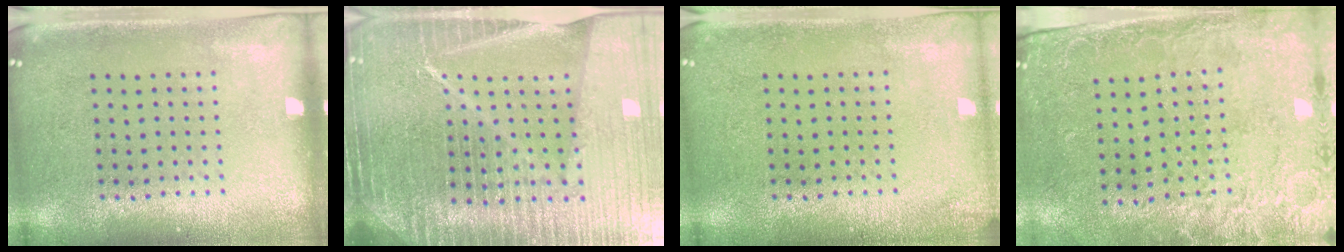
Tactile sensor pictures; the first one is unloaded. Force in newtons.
{"total": 7.2, "press": 6.1, "slide": 3.8}
{"total": 1.1, "press": 1.1, "slide": 0.1}
{"total": 2.6, "press": 2.2, "slide": 1.4}